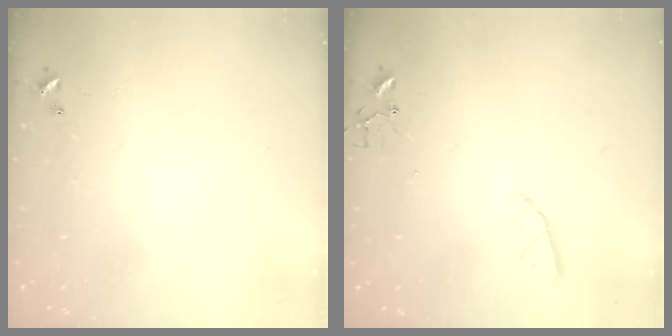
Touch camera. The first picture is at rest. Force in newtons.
{"total": 5.4, "press": 5.4, "slide": 0.4}